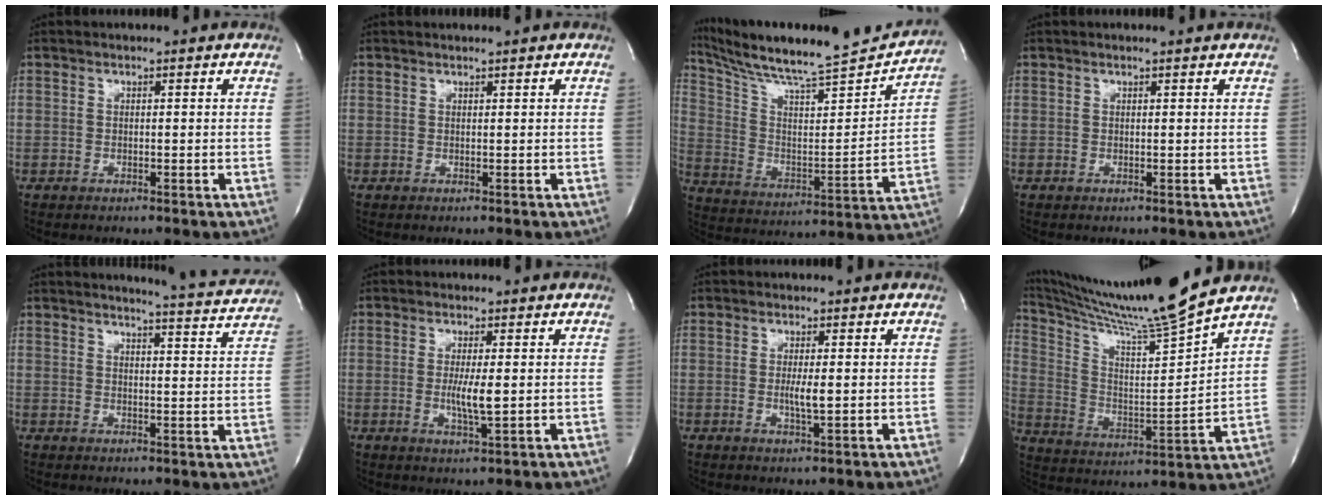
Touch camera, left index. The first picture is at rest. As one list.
[{"total": 1.2, "force": [1.1, -0.2, 0.4], "torque": [-0.005, 0.009, 0.021]}, {"total": 22.1, "force": [20.6, 0.8, 8.0], "torque": [-0.146, -0.039, 0.316]}, {"total": 1.0, "force": [1.0, 0.0, 0.3], "torque": [-0.011, 0.006, 0.013]}, {"total": 10.6, "force": [10.4, 0.1, 2.3], "torque": [-0.032, -0.036, 0.111]}, {"total": 4.1, "force": [-0.2, 0.4, 4.1], "torque": [-0.082, -0.008, -0.001]}, {"total": 2.6, "force": [-0.1, 0.2, 2.6], "torque": [-0.053, -0.005, -0.002]}, {"total": 17.8, "force": [16.0, -2.8, 7.4], "torque": [-0.149, -0.046, 0.266]}]